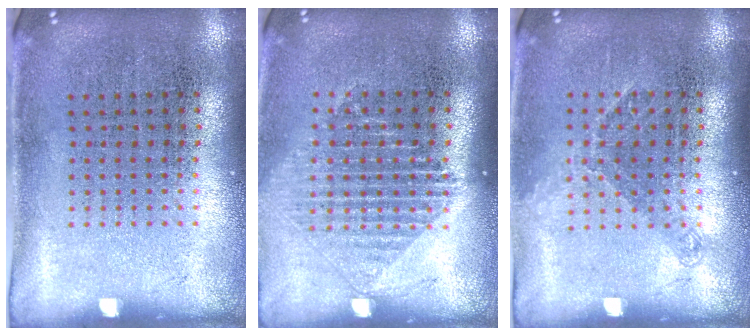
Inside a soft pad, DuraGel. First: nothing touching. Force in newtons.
{"total": 1.3, "press": 1.2, "slide": 0.5}
{"total": 1.1, "press": 0.9, "slide": 0.6}